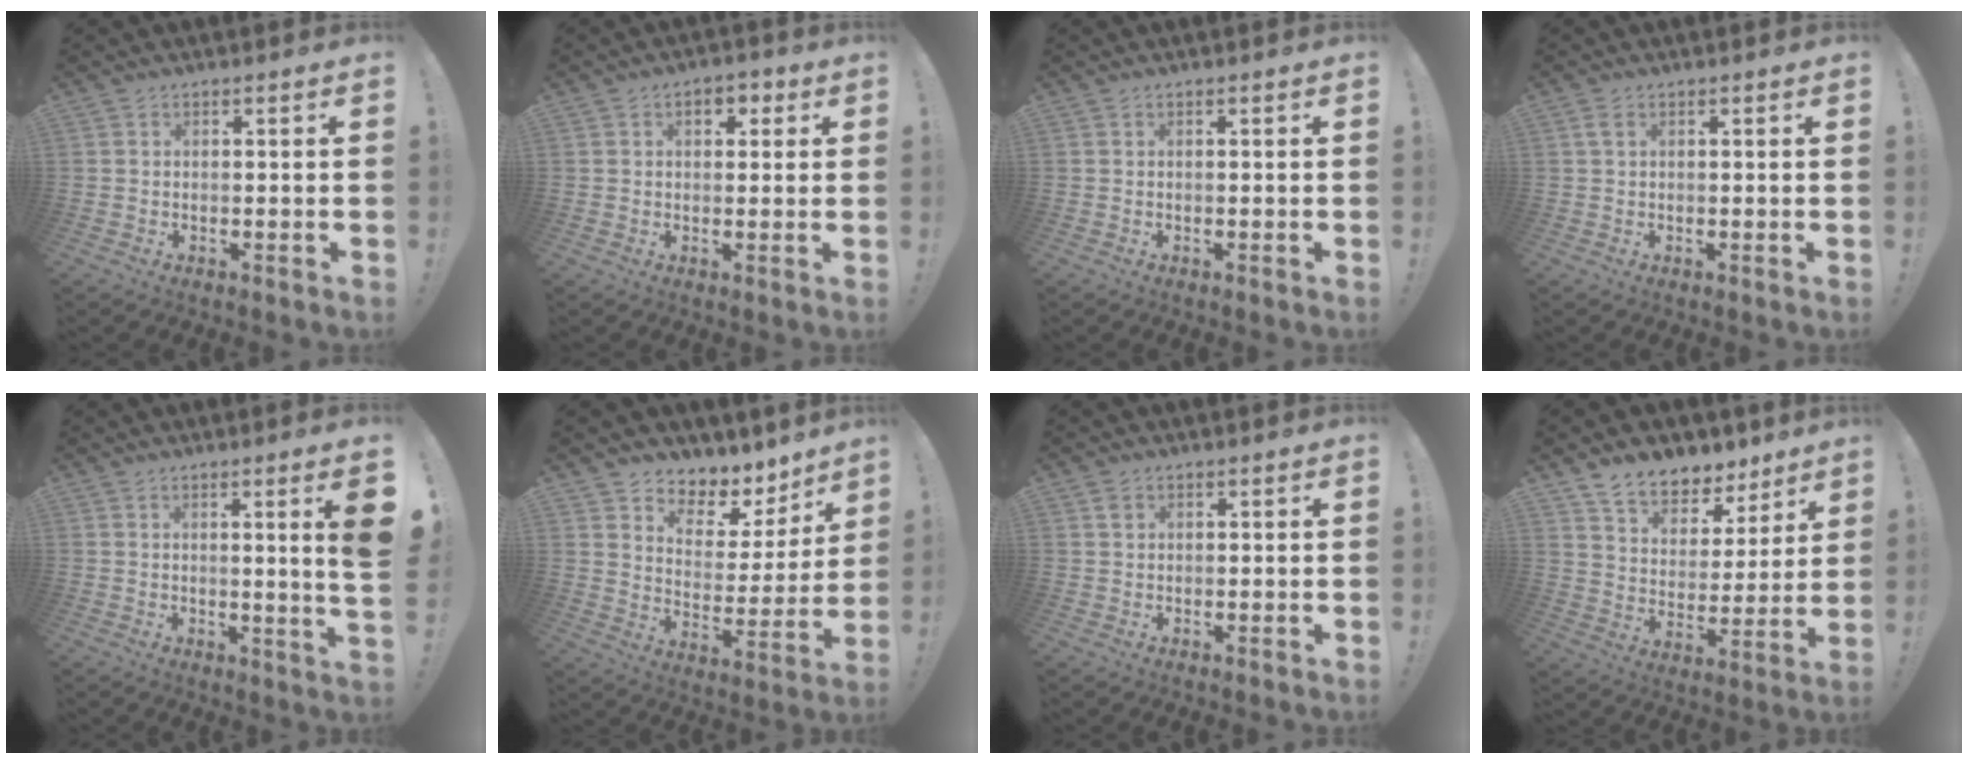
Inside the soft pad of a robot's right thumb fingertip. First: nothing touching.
{"total": 4.3, "force": [1.2, 3.1, 2.7], "torque": [-0.028, 0.006, 0.017]}
{"total": 0.0}
{"total": 1.4, "force": [0.6, 0.8, 1.0], "torque": [-0.018, 0.002, 0.010]}
{"total": 7.6, "force": [2.0, -0.8, 7.2], "torque": [-0.101, -0.022, 0.027]}
{"total": 7.0, "force": [5.2, 4.4, 1.5], "torque": [-0.015, -0.062, 0.095]}
{"total": 1.4, "force": [0.8, 1.1, 0.4], "torque": [0.008, -0.005, 0.012]}
{"total": 9.7, "force": [8.2, 4.8, 2.0], "torque": [-0.037, -0.073, 0.153]}